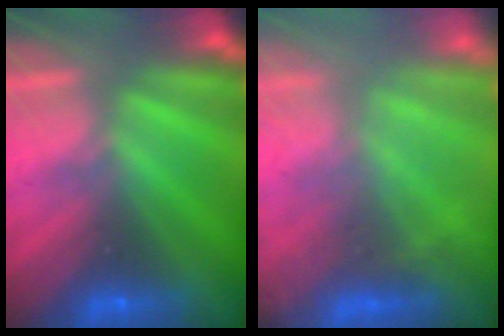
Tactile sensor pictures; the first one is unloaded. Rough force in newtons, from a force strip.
{"total": 10.1}